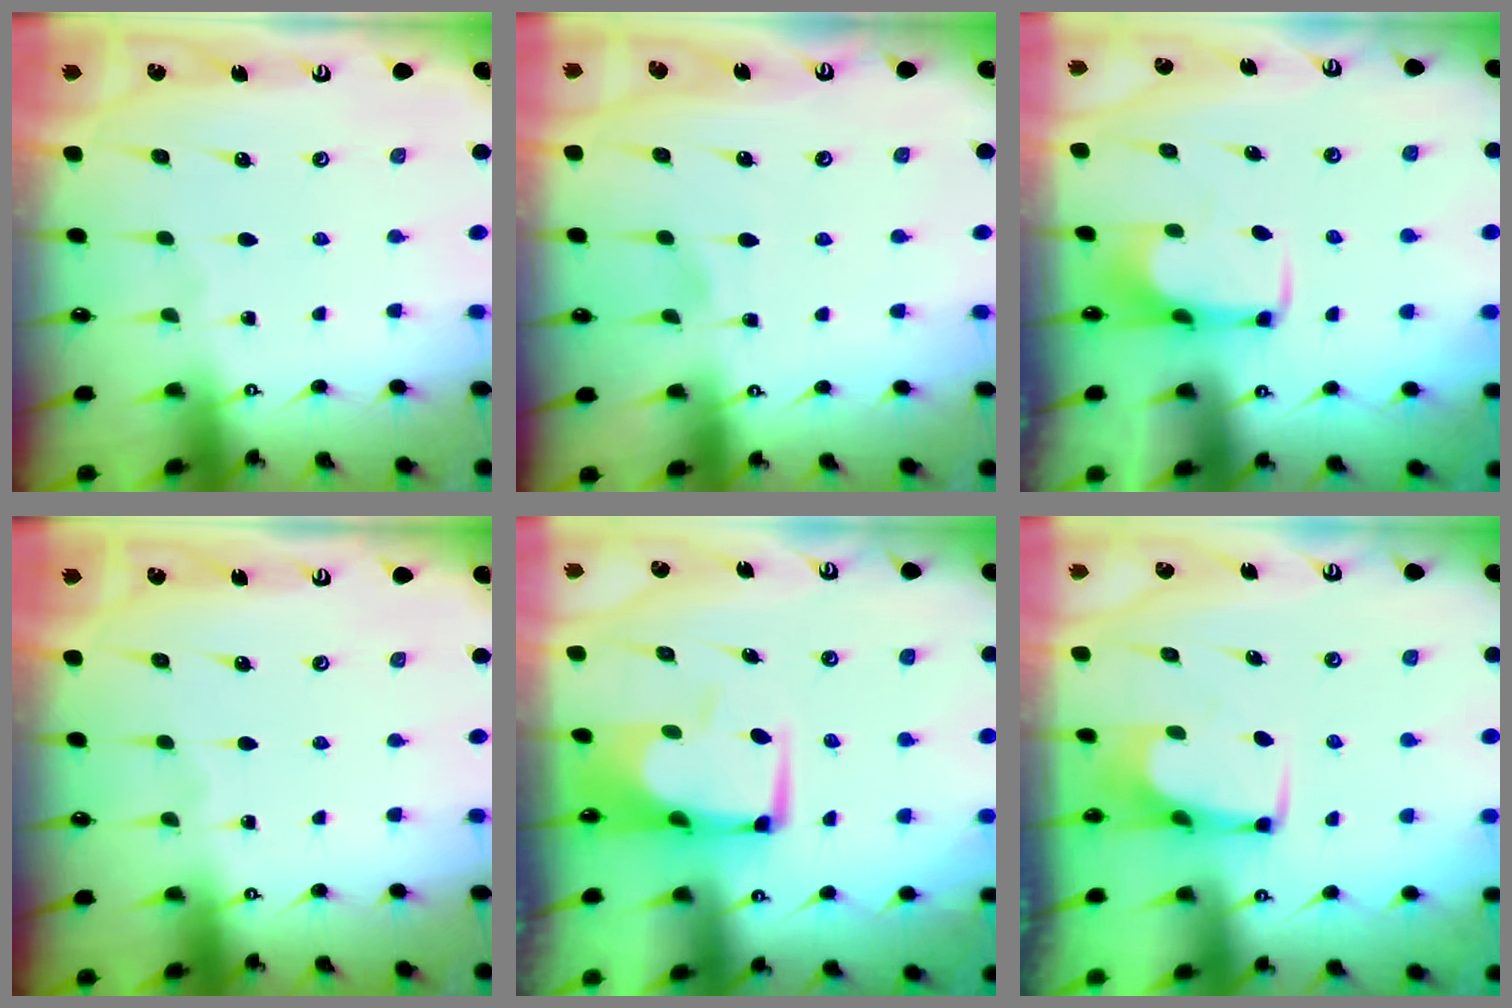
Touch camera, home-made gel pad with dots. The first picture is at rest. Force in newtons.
{"total": 3.2, "press": 3.2, "slide": 0.4}
{"total": 1.9, "press": 1.8, "slide": 0.4}
{"total": 0.0}
{"total": 0.0}
{"total": 4.0, "press": 3.9, "slide": 0.4}